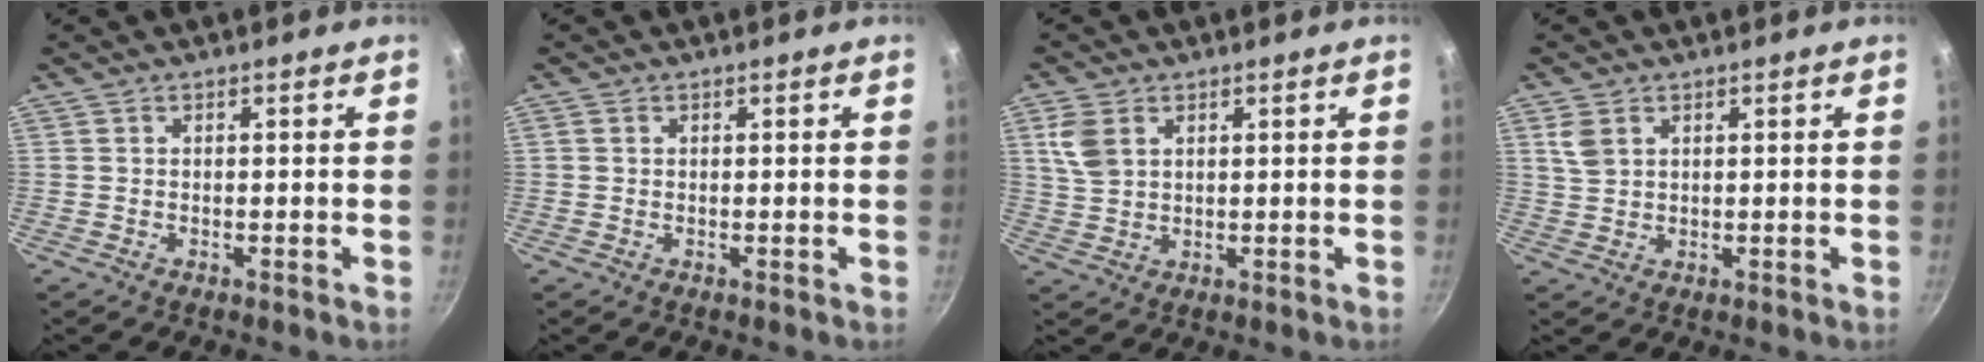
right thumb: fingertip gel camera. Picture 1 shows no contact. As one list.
[{"total": 0.6, "force": [0.2, 0.5, 0.2], "torque": [-0.004, 0.003, 0.002]}, {"total": 5.8, "force": [2.3, 3.9, 3.5], "torque": [-0.071, -0.001, 0.052]}, {"total": 3.5, "force": [1.7, 2.4, 2.0], "torque": [-0.039, -0.003, 0.038]}]